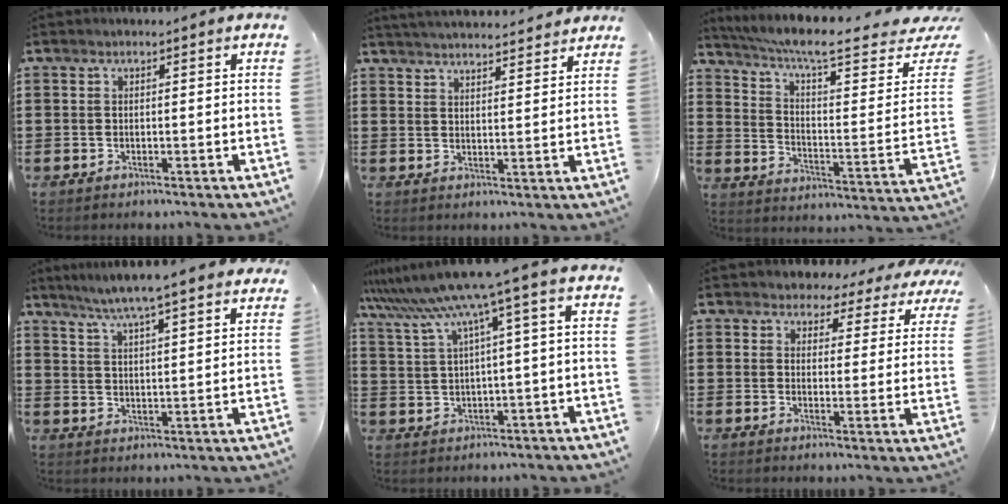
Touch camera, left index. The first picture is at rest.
{"total": 3.8, "force": [3.8, -0.3, 0.5], "torque": [-0.020, -0.018, 0.067]}
{"total": 8.9, "force": [6.9, 0.8, 5.4], "torque": [-0.118, -0.052, 0.112]}
{"total": 5.9, "force": [5.3, -0.7, 2.5], "torque": [-0.066, -0.025, 0.091]}
{"total": 8.7, "force": [4.8, -0.6, 7.2], "torque": [-0.167, -0.036, 0.074]}
{"total": 3.7, "force": [3.4, 1.3, 0.3], "torque": [-0.031, -0.017, 0.056]}